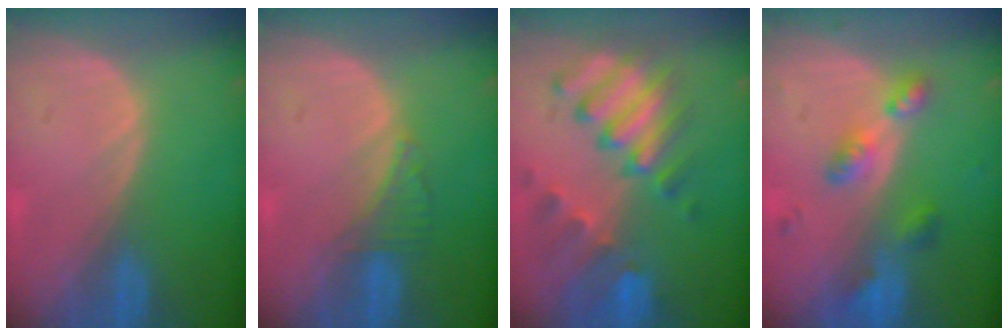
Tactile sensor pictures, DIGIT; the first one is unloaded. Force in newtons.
{"total": 2.5, "press": 2.5, "slide": 0.2}
{"total": 10.0, "press": 8.8, "slide": 4.8}
{"total": 5.3, "press": 5.2, "slide": 0.9}